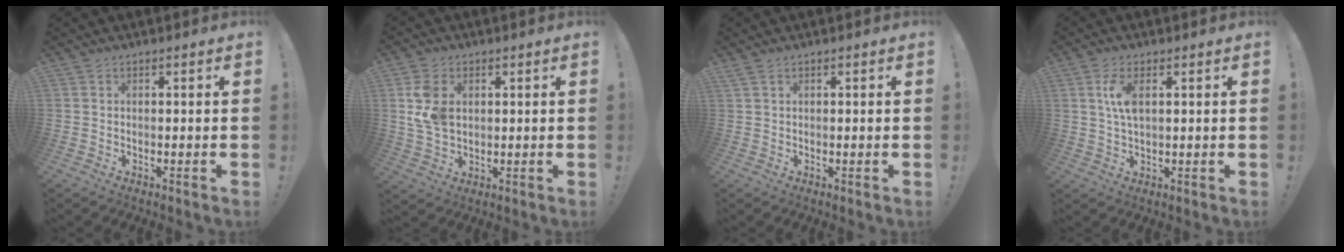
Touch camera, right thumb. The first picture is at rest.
{"total": 9.2, "force": [2.3, 6.6, 6.0], "torque": [-0.115, -0.002, 0.045]}
{"total": 1.4, "force": [0.8, 0.0, 1.1], "torque": [-0.024, 0.000, 0.015]}
{"total": 6.2, "force": [1.7, 2.6, 5.4], "torque": [-0.099, -0.003, 0.025]}